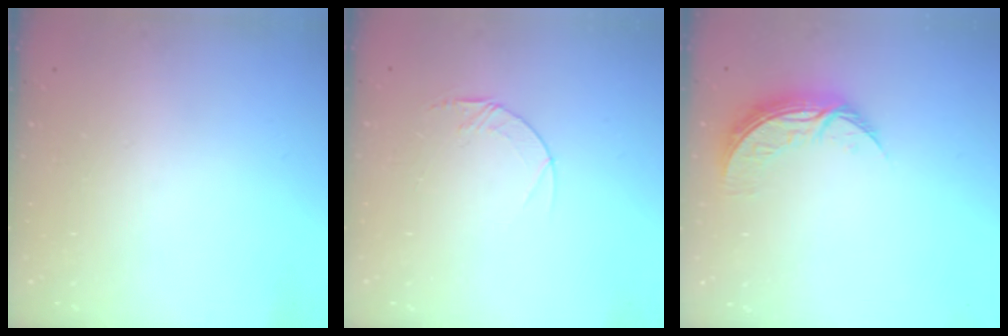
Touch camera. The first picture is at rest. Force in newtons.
{"total": 4.6, "press": 4.6, "slide": 0.4}
{"total": 8.5, "press": 8.5, "slide": 0.3}